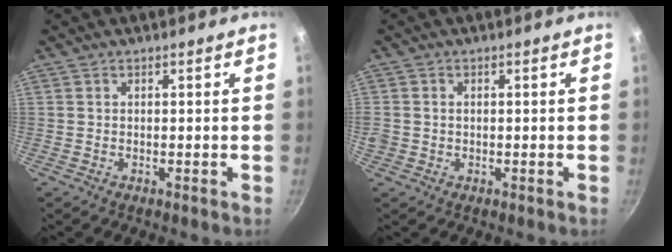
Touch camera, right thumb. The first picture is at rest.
{"total": 1.9, "force": [-0.1, 1.7, 0.9], "torque": [-0.016, 0.003, -0.002]}